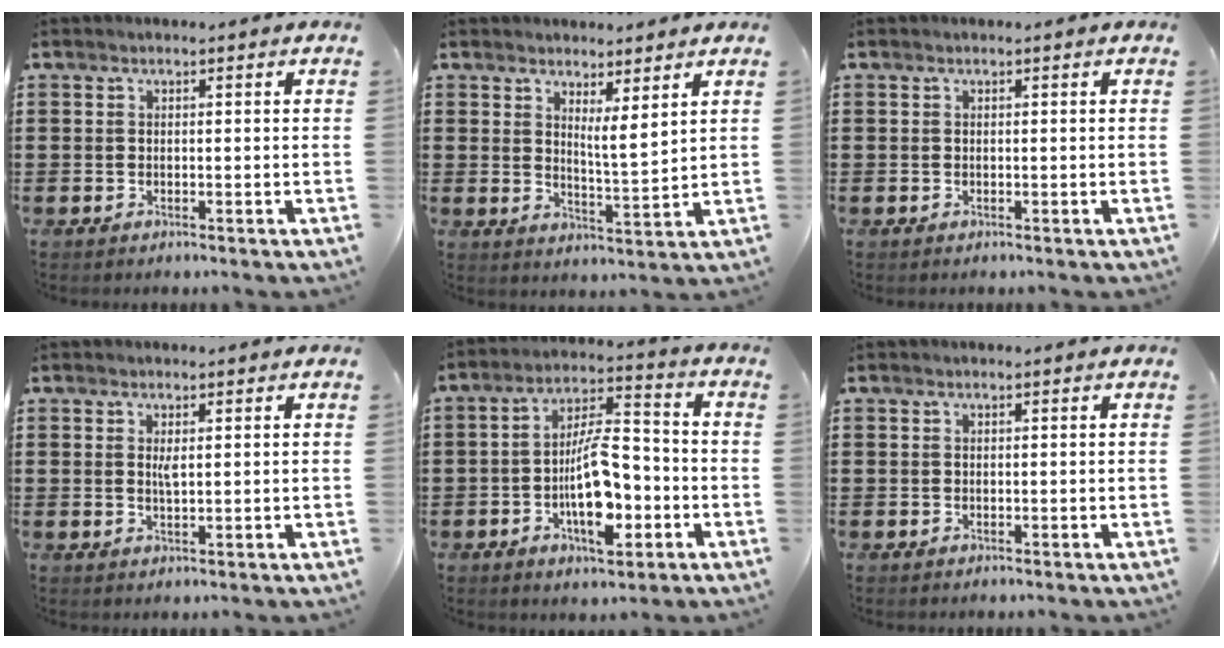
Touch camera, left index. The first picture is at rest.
{"total": 4.4, "force": [3.4, 0.5, 2.6], "torque": [-0.045, -0.021, 0.056]}
{"total": 0.0}
{"total": 1.9, "force": [0.6, 0.5, 1.7], "torque": [-0.036, 0.003, 0.009]}
{"total": 11.1, "force": [-3.6, 4.9, 9.3], "torque": [-0.163, 0.003, -0.067]}
{"total": 0.0}